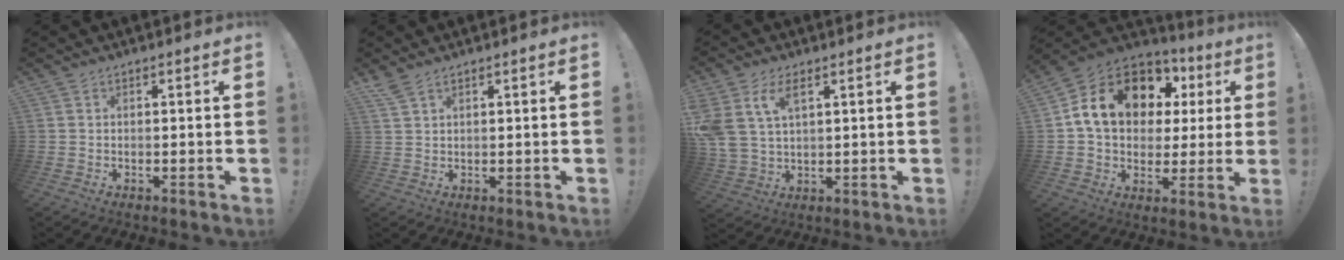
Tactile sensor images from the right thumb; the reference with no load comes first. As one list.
[{"total": 2.9, "force": [2.3, 0.8, 1.5], "torque": [-0.023, -0.012, 0.044]}, {"total": 8.6, "force": [4.2, 4.9, 5.7], "torque": [-0.129, -0.008, 0.080]}, {"total": 18.0, "force": [7.4, 12.4, 10.8], "torque": [-0.175, -0.027, 0.148]}]